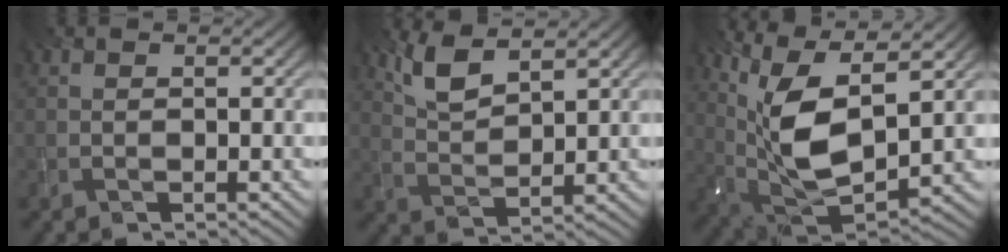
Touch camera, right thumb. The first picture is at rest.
{"total": 5.2, "force": [3.5, 1.7, 3.3], "torque": [-0.085, -0.001, 0.077]}
{"total": 13.9, "force": [4.7, 5.5, 11.9], "torque": [-0.264, 0.001, 0.090]}